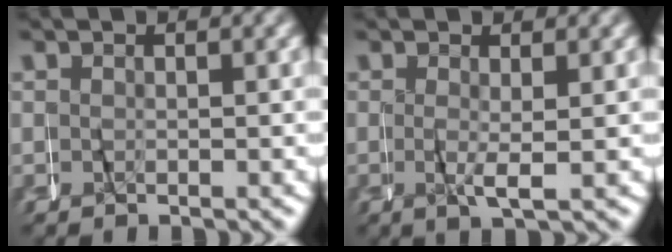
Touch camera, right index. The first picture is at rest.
{"total": 2.0, "force": [-0.3, -0.4, 1.9], "torque": [-0.038, -0.003, -0.002]}